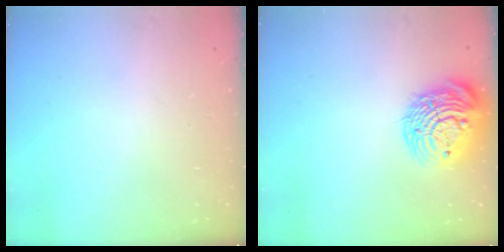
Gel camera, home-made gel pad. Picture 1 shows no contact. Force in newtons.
{"total": 17.4, "press": 17.3, "slide": 1.8}